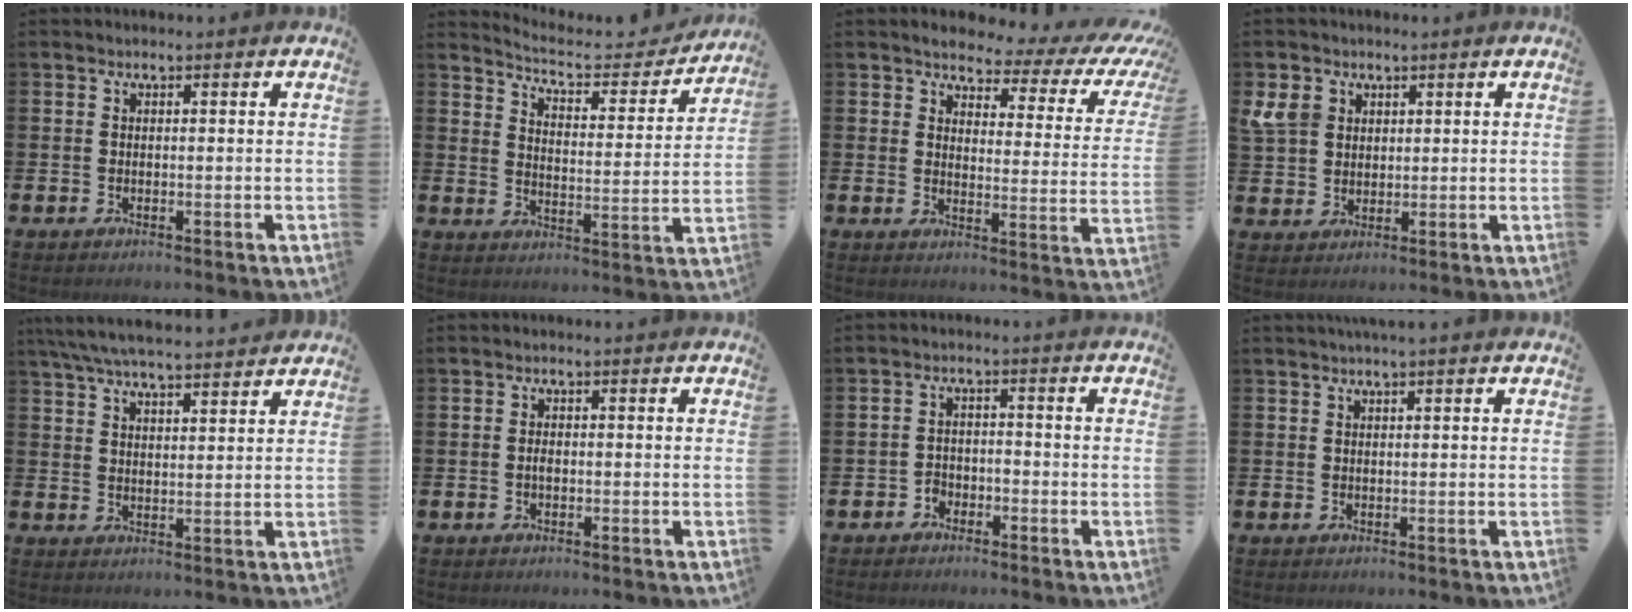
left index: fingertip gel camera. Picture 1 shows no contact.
{"total": 6.0, "force": [5.6, 1.5, 1.4], "torque": [-0.043, -0.047, 0.088]}
{"total": 3.3, "force": [2.6, 1.5, 1.3], "torque": [-0.030, -0.030, 0.030]}
{"total": 5.1, "force": [2.6, 4.0, 1.5], "torque": [-0.034, 0.006, 0.046]}
{"total": 6.4, "force": [6.1, 0.4, 1.9], "torque": [-0.057, -0.027, 0.110]}
{"total": 1.0, "force": [-0.2, 0.5, 0.8], "torque": [-0.015, 0.001, -0.006]}
{"total": 2.1, "force": [-1.8, 1.1, 0.1], "torque": [-0.016, 0.007, -0.038]}
{"total": 1.3, "force": [1.1, -0.1, 0.7], "torque": [-0.014, 0.000, 0.020]}